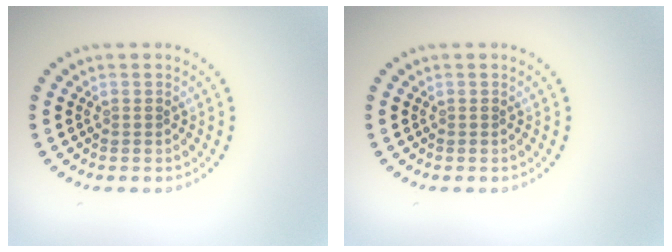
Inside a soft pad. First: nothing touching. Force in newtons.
{"total": 0.0}